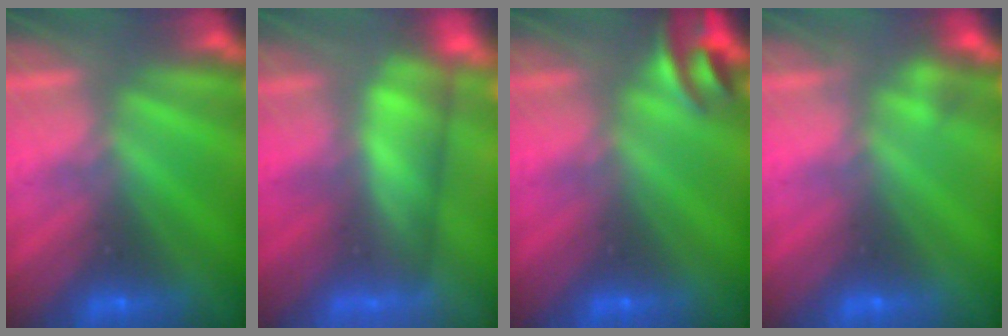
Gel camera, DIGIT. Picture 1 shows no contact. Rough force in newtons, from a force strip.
{"total": 4.2}
{"total": 2.8}
{"total": 2.1}